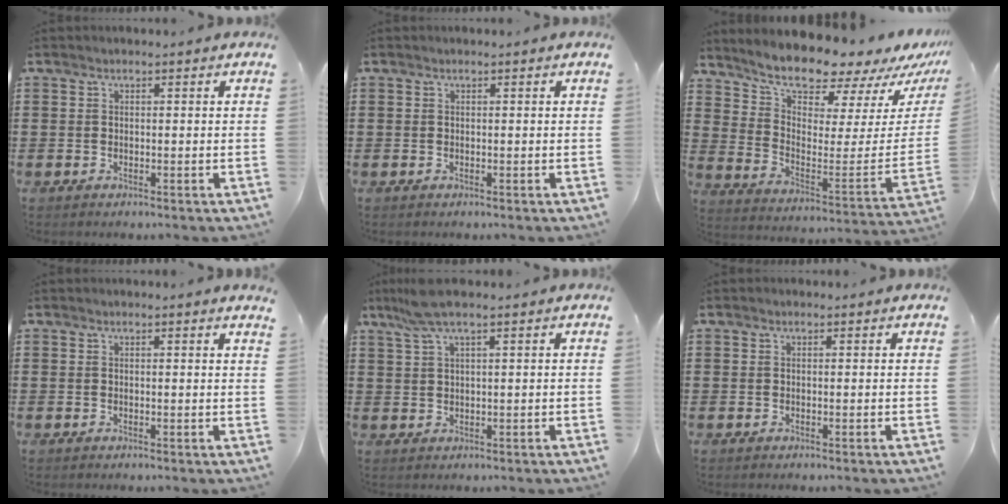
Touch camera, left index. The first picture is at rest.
{"total": 0.0}
{"total": 8.8, "force": [8.6, 0.9, 1.8], "torque": [-0.055, -0.094, 0.141]}
{"total": 0.7, "force": [0.6, -0.1, 0.3], "torque": [-0.008, -0.002, 0.011]}
{"total": 4.4, "force": [2.7, 0.4, 3.4], "torque": [-0.079, 0.003, 0.048]}
{"total": 0.0}